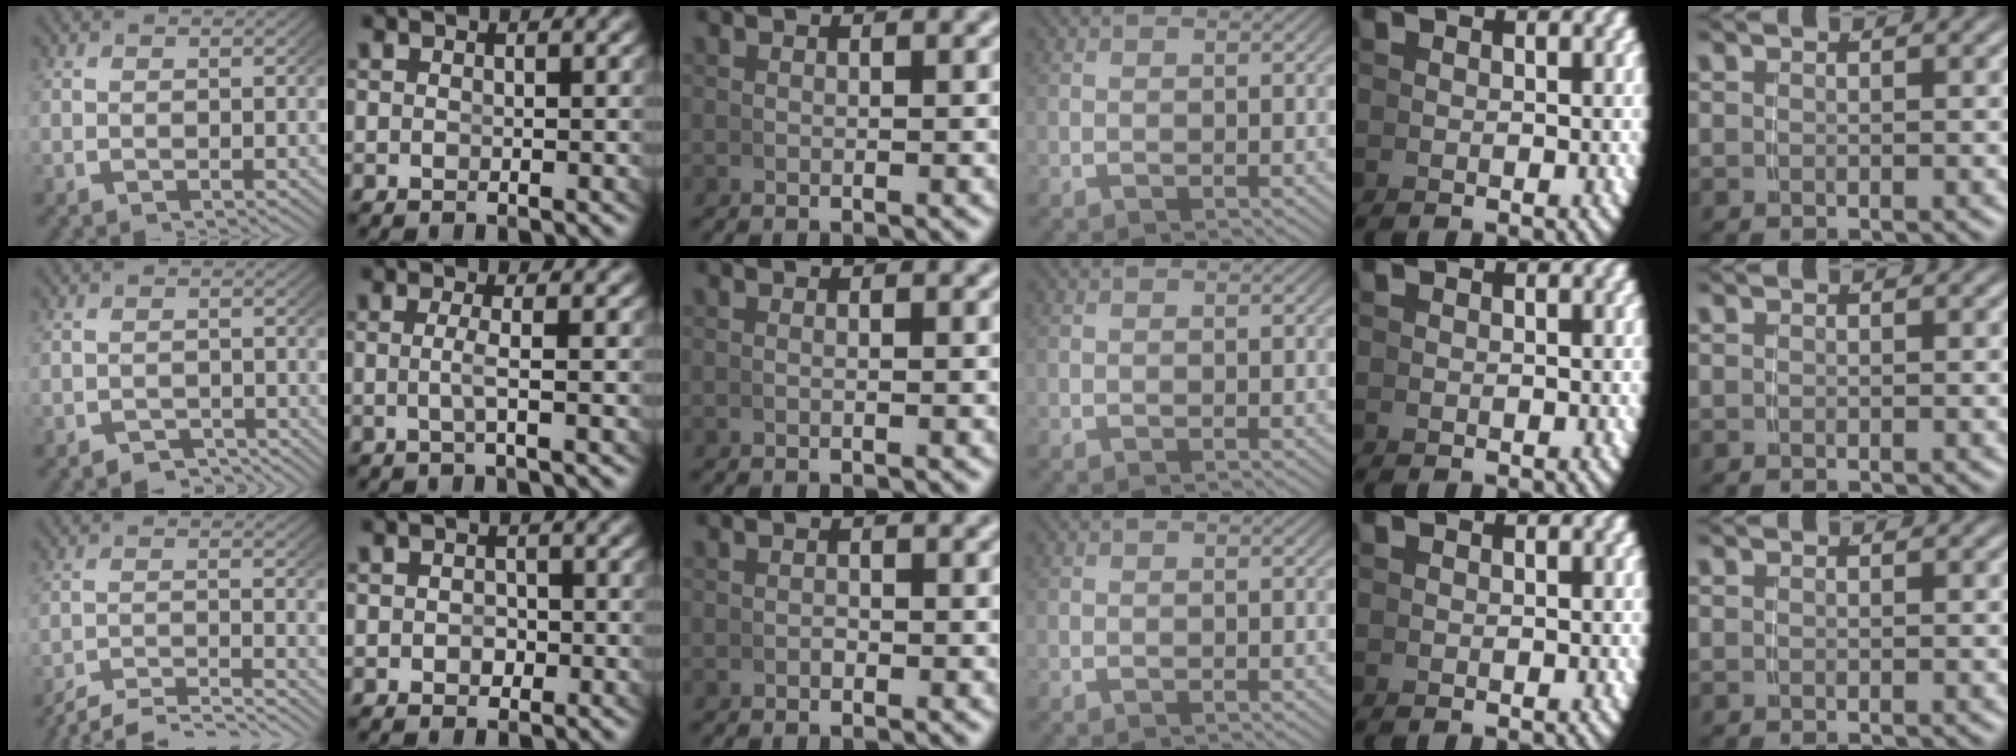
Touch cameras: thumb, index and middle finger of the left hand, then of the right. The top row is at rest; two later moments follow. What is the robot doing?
{"motion": "grasp_and_lifting", "object": "whiteboard"}